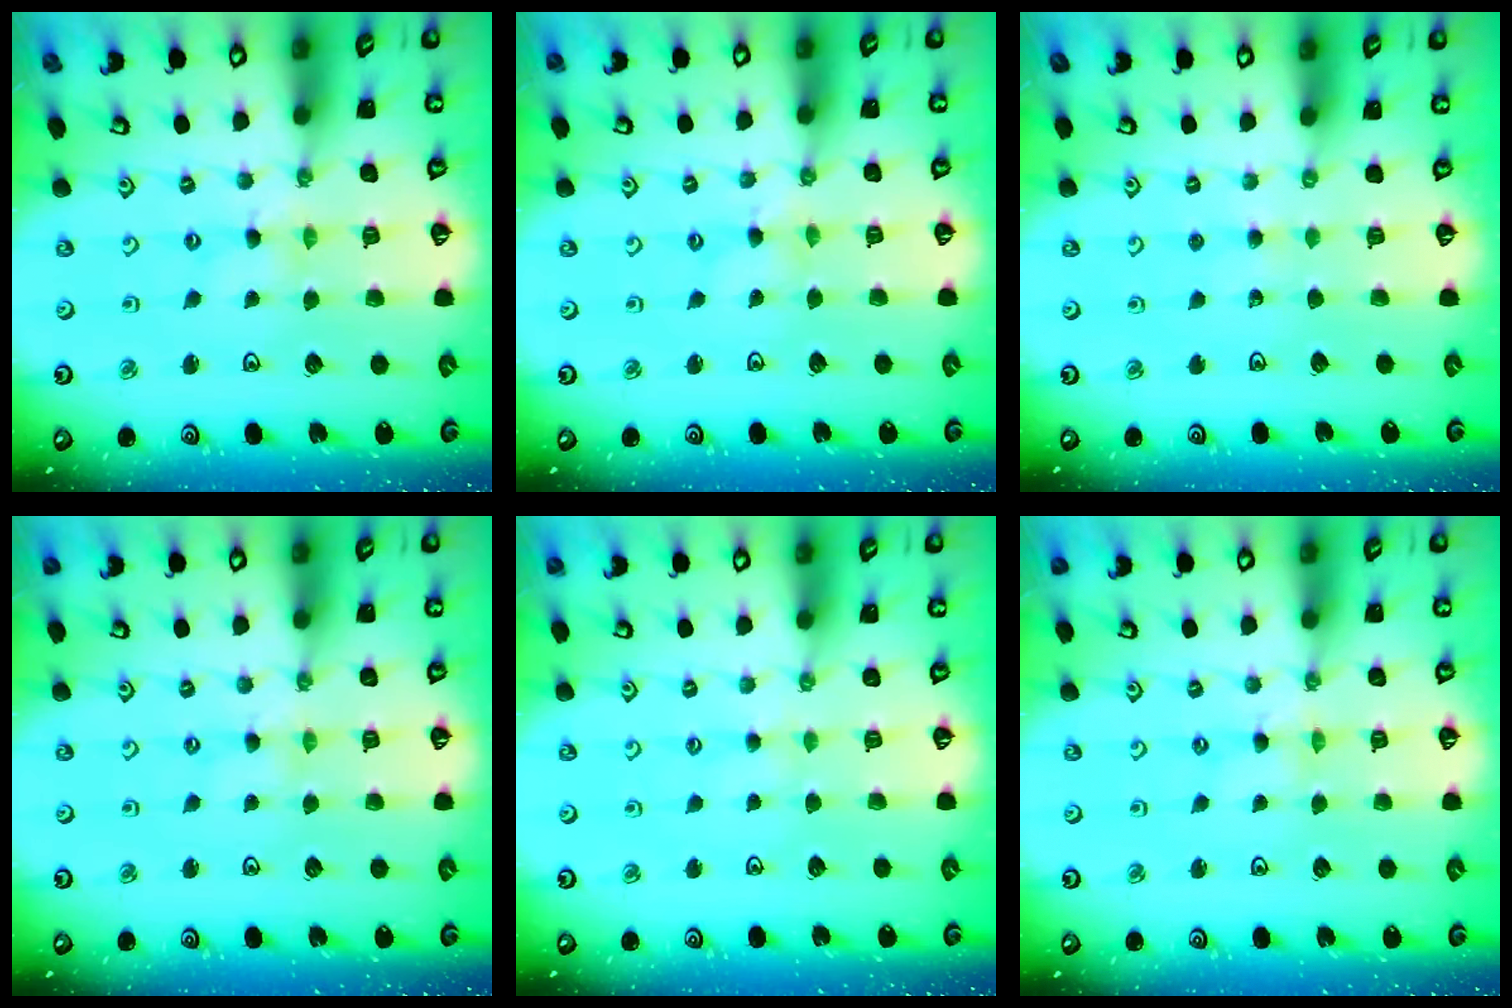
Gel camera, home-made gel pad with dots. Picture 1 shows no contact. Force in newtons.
{"total": 0.0}
{"total": 2.5, "press": 2.5, "slide": 0.3}
{"total": 0.0}
{"total": 1.2, "press": 1.1, "slide": 0.3}
{"total": 0.0}